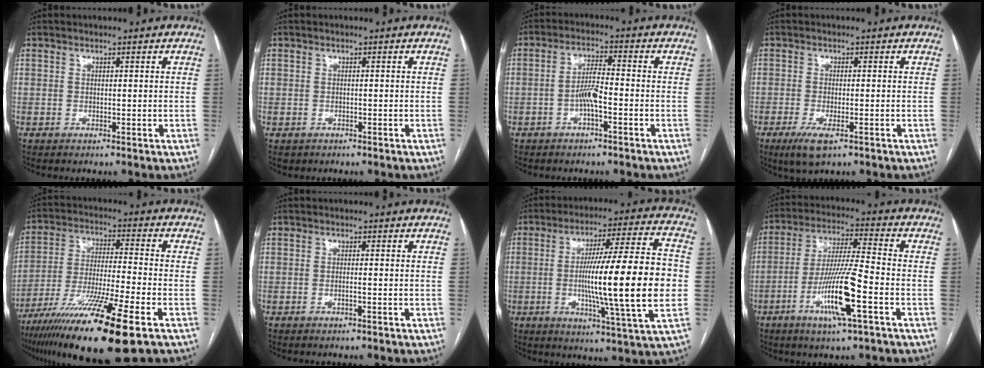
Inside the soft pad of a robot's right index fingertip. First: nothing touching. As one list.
[{"total": 1.3, "force": [-0.6, 1.1, 0.1], "torque": [-0.010, 0.004, -0.003]}, {"total": 4.4, "force": [-1.5, 0.8, 4.0], "torque": [-0.082, 0.009, -0.028]}, {"total": 4.8, "force": [-2.7, 1.2, 3.8], "torque": [-0.076, -0.012, -0.043]}, {"total": 19.0, "force": [-11.0, 0.7, 15.4], "torque": [-0.270, -0.049, -0.192]}, {"total": 0.8, "force": [-0.3, -0.1, 0.7], "torque": [-0.014, 0.001, -0.004]}, {"total": 21.1, "force": [-1.9, 0.2, 21.0], "torque": [-0.314, 0.006, -0.034]}, {"total": 12.5, "force": [-4.7, 0.1, 11.6], "torque": [-0.226, -0.011, -0.089]}]